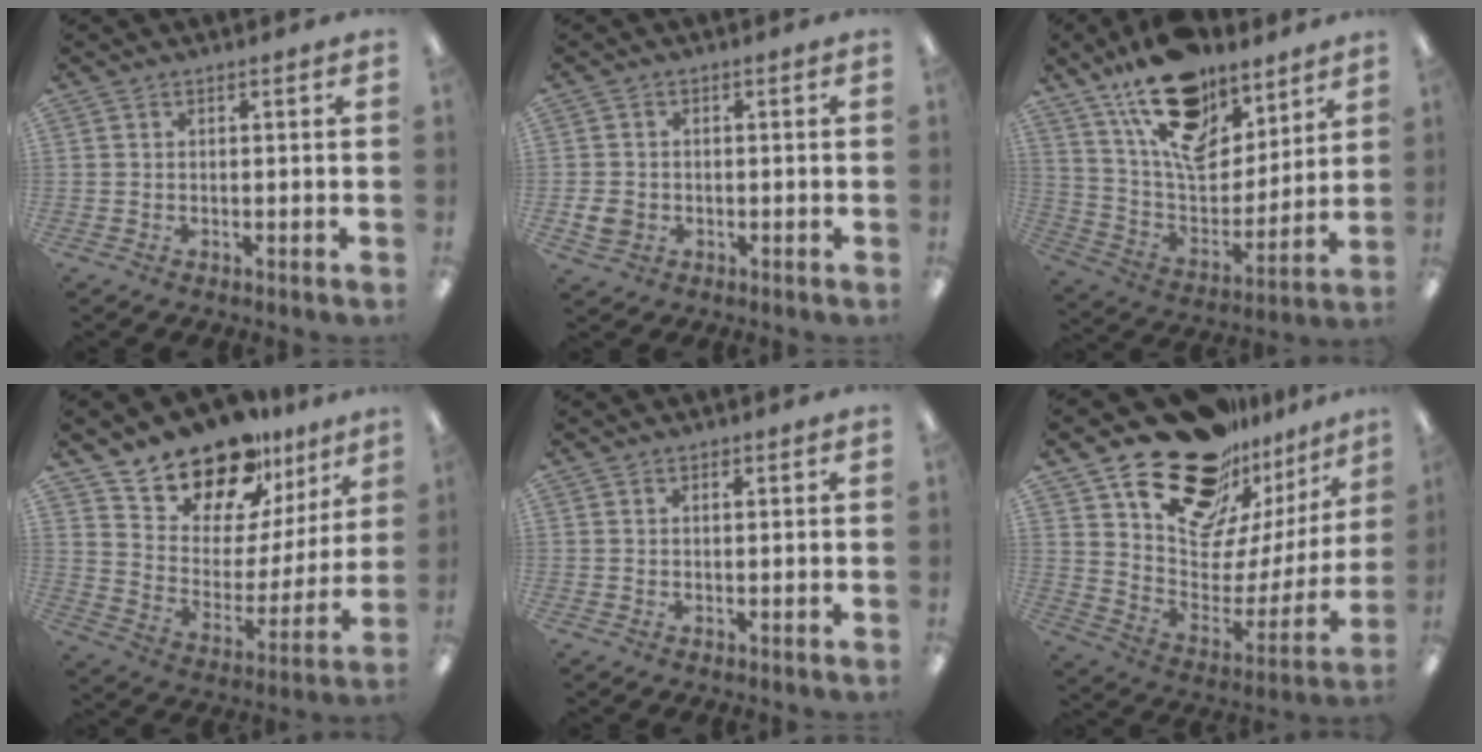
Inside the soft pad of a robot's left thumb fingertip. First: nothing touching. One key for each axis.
{"total": 3.7, "fx": -0.8, "fy": 3.2, "fz": 1.6, "tx": -0.023, "ty": 0.001, "tz": -0.016}
{"total": 19.9, "fx": 13.8, "fy": 10.1, "fz": 10.1, "tx": -0.175, "ty": -0.081, "tz": 0.247}
{"total": 17.7, "fx": 15.5, "fy": 7.4, "fz": 4.4, "tx": -0.097, "ty": -0.133, "tz": 0.281}
{"total": 0.6, "fx": 0.5, "fy": 0.3, "fz": 0.1, "tx": 0.005, "ty": -0.003, "tz": 0.007}
{"total": 24.5, "fx": 18.2, "fy": 12.6, "fz": 10.6, "tx": -0.156, "ty": -0.121, "tz": 0.331}